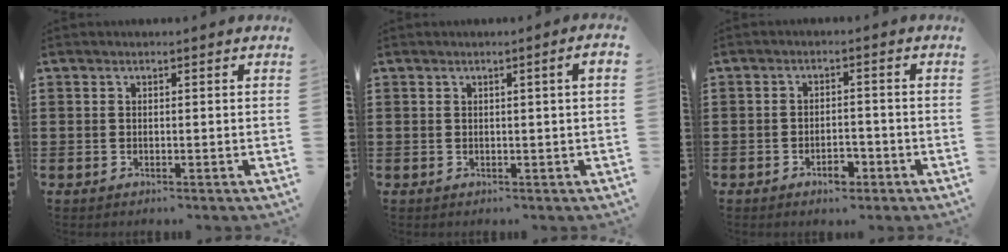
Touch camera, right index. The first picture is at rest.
{"total": 1.4, "force": [0.3, -0.2, 1.3], "torque": [-0.022, -0.003, 0.003]}
{"total": 3.5, "force": [-2.0, 1.6, 2.4], "torque": [-0.042, 0.004, -0.037]}